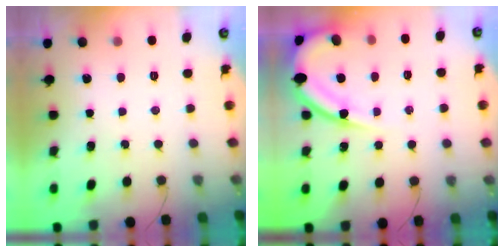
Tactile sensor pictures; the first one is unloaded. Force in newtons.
{"total": 11.4, "press": 11.3, "slide": 1.2}